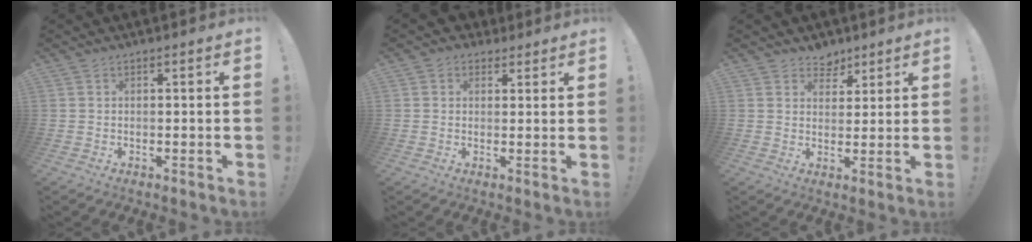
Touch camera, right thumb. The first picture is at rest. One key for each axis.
{"total": 2.8, "fx": 1.1, "fy": 2.5, "fz": 0.7, "tx": -0.012, "ty": 0.001, "tz": 0.022}
{"total": 5.2, "fx": 3.5, "fy": 3.8, "fz": 0.3, "tx": -0.002, "ty": -0.027, "tz": 0.069}